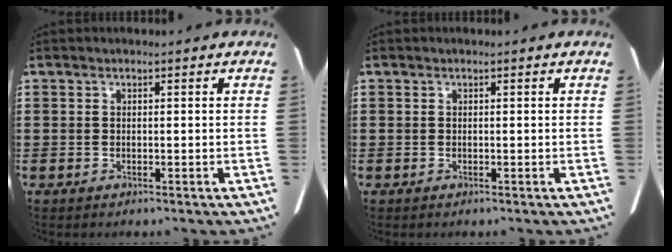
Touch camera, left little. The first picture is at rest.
{"total": 0.0}